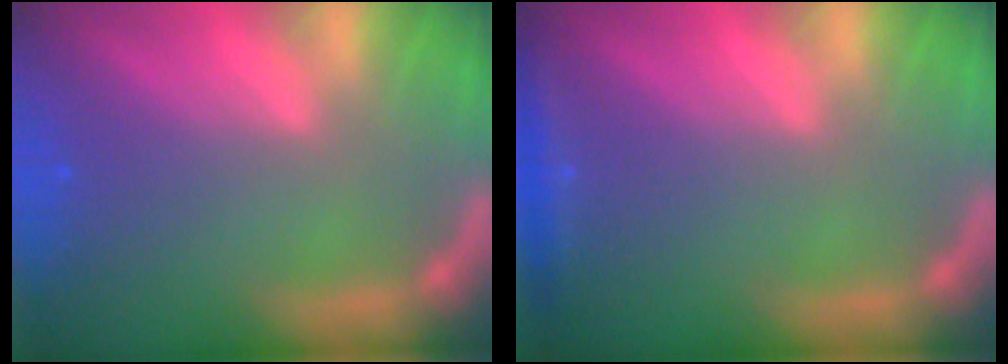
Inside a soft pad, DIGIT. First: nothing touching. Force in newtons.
{"total": 1.9}